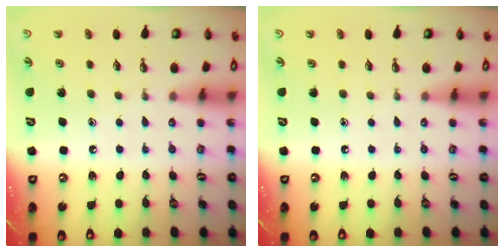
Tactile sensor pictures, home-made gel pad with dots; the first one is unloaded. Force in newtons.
{"total": 0.0}